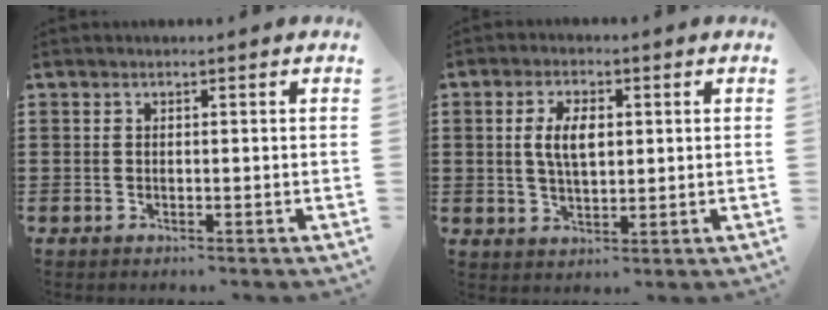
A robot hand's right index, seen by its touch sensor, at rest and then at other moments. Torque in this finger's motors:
{"motor_torque": [0.71, -0.25, 0.59, 0.12]}